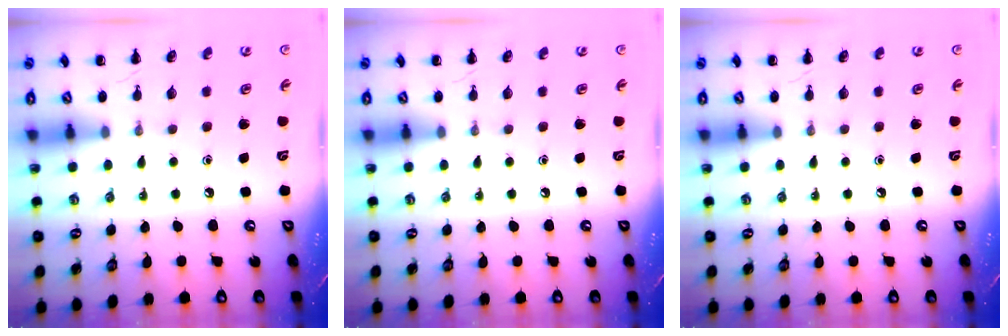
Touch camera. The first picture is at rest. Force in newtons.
{"total": 0.0}
{"total": 0.0}